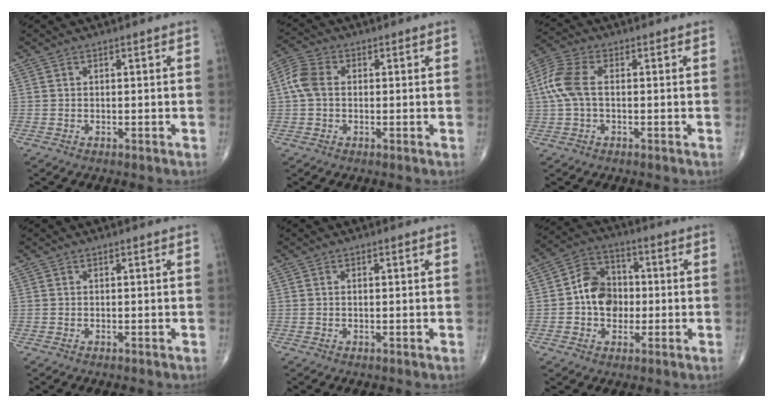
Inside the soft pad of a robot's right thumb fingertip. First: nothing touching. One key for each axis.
{"total": 5.5, "fx": 0.3, "fy": 3.8, "fz": 3.9, "tx": -0.092, "ty": 0.016, "tz": -0.001}
{"total": 7.9, "fx": 0.4, "fy": 4.4, "fz": 6.6, "tx": -0.173, "ty": 0.023, "tz": 0.006}
{"total": 0.0}
{"total": 0.7, "fx": 0.2, "fy": 0.2, "fz": 0.6, "tx": -0.017, "ty": 0.005, "tz": 0.005}
{"total": 9.7, "fx": -0.6, "fy": 7.6, "fz": 6.0, "tx": -0.070, "ty": 0.024, "tz": -0.018}